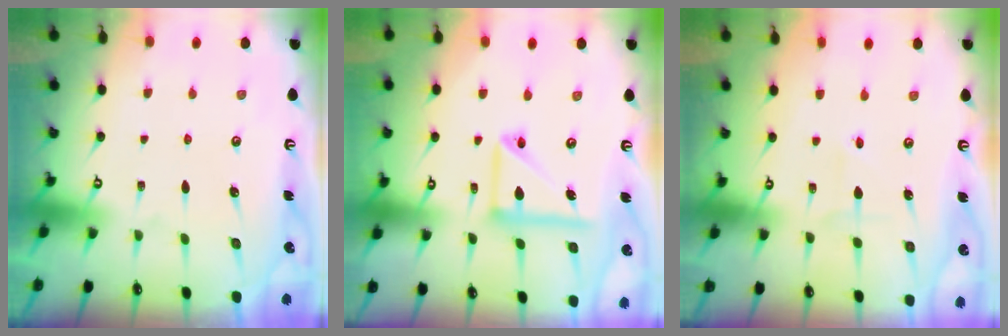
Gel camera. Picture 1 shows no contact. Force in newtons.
{"total": 13.2, "press": 13.1, "slide": 1.6}
{"total": 1.9, "press": 1.9, "slide": 0.2}